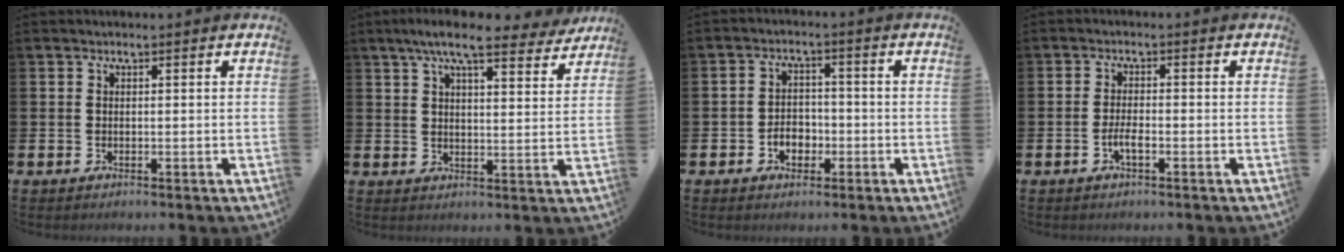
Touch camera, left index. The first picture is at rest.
{"total": 8.4, "force": [7.3, 1.5, 3.8], "torque": [-0.078, -0.028, 0.128]}
{"total": 3.3, "force": [-1.3, 2.5, 1.7], "torque": [-0.027, 0.002, -0.030]}
{"total": 2.1, "force": [-0.8, 0.6, 1.8], "torque": [-0.040, 0.005, -0.014]}